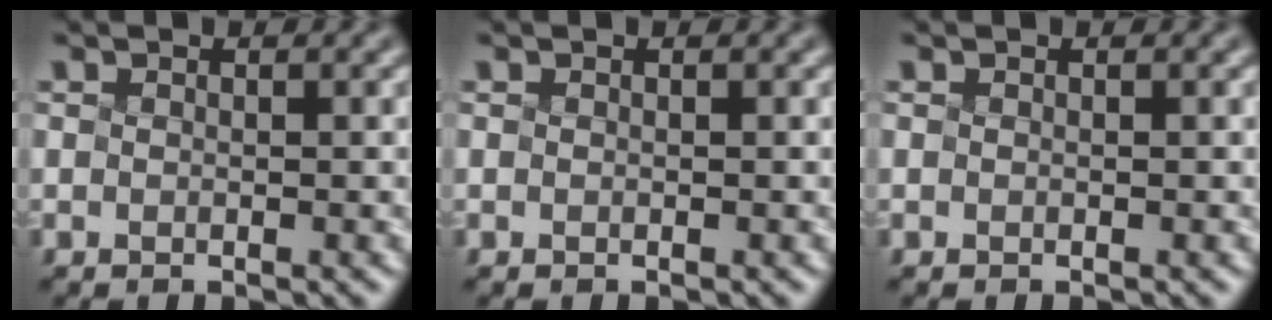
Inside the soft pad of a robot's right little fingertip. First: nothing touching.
{"total": 0.0}
{"total": 0.0}